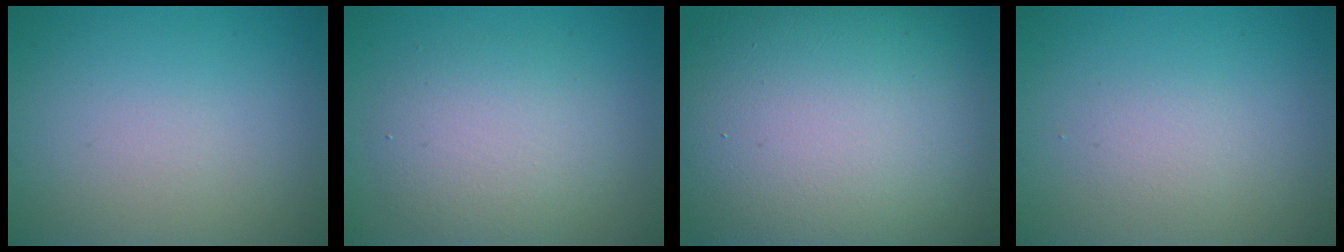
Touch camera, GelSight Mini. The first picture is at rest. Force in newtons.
{"total": 4.4, "press": 4.4, "slide": 0.1}
{"total": 18.8, "press": 18.7, "slide": 1.3}
{"total": 1.3, "press": 1.2, "slide": 0.1}